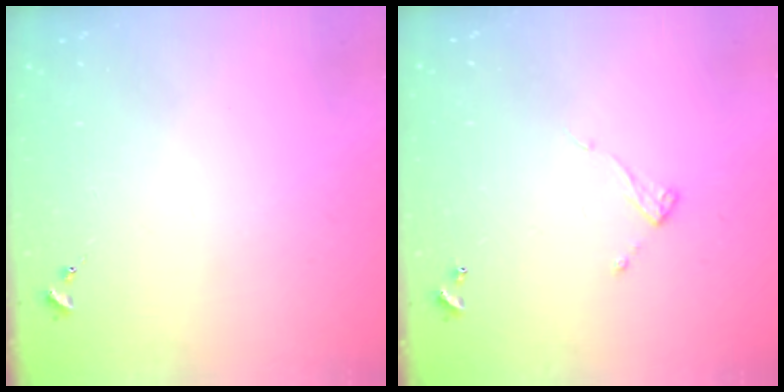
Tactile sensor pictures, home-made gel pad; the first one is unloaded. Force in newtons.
{"total": 5.3, "press": 5.3, "slide": 0.4}